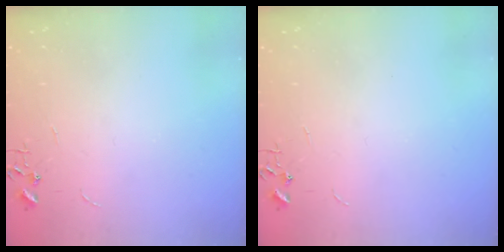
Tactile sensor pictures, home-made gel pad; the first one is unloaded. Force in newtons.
{"total": 0.0}